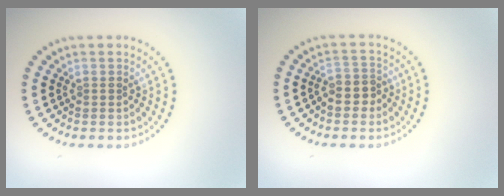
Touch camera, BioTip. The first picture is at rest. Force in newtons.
{"total": 2.5, "press": 2.2, "slide": 1.1}